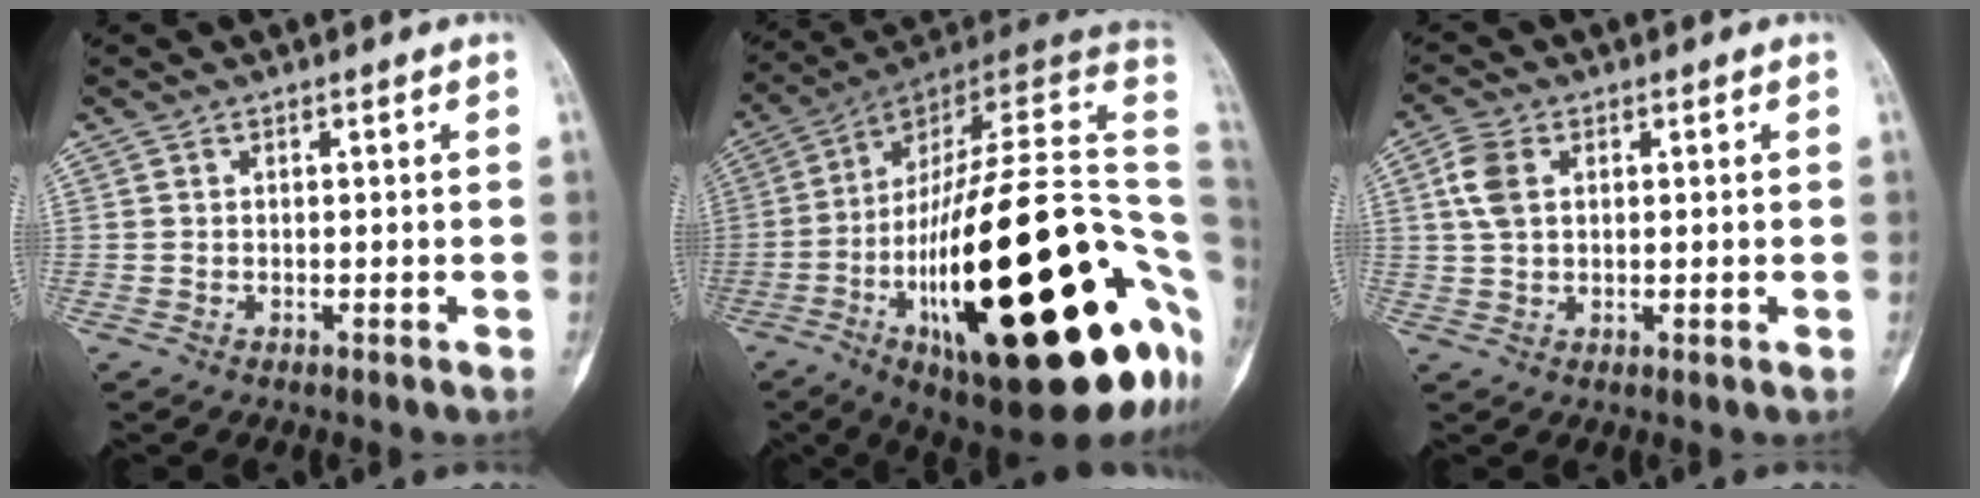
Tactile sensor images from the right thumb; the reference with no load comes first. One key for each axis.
{"total": 41.6, "fx": -9.0, "fy": 12.4, "fz": 38.7, "tx": -0.512, "ty": 0.052, "tz": -0.139}
{"total": 5.2, "fx": 1.4, "fy": 3.3, "fz": 3.8, "tx": -0.083, "ty": 0.008, "tz": 0.025}